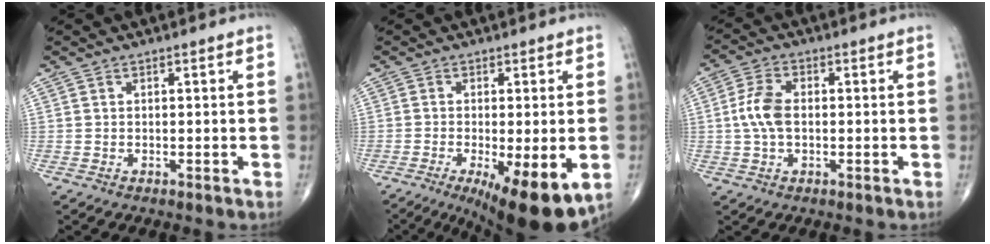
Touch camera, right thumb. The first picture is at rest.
{"total": 13.4, "force": [-4.9, 3.8, 11.8], "torque": [-0.159, -0.018, -0.066]}
{"total": 6.3, "force": [0.0, 3.7, 5.1], "torque": [-0.114, 0.012, -0.005]}